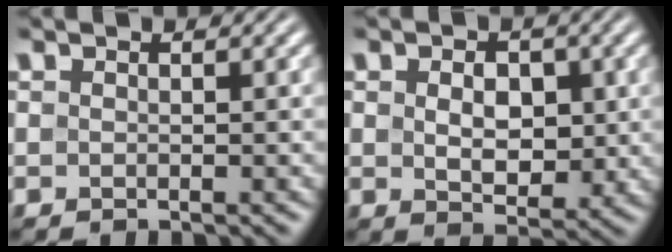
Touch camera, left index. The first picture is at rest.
{"total": 3.7, "force": [0.3, 2.5, 2.7], "torque": [-0.048, -0.006, 0.004]}